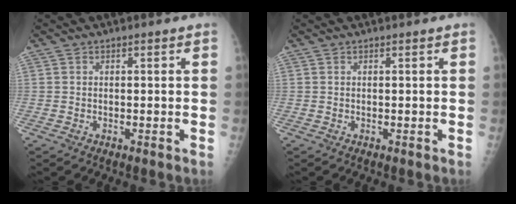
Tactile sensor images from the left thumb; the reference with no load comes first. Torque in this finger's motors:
{"motor_torque": [0.01, 0.02, 0.00, 0.00, 0.00]}